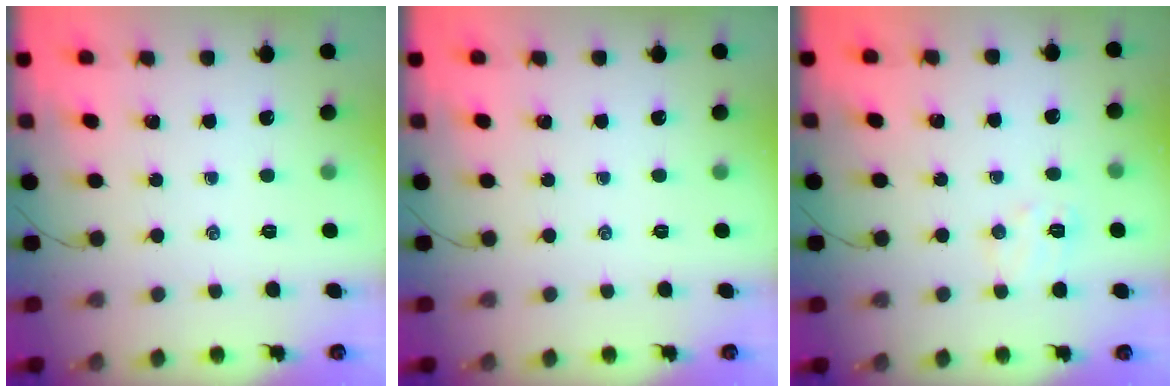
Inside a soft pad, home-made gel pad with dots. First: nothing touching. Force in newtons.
{"total": 0.0}
{"total": 5.6, "press": 5.5, "slide": 1.1}